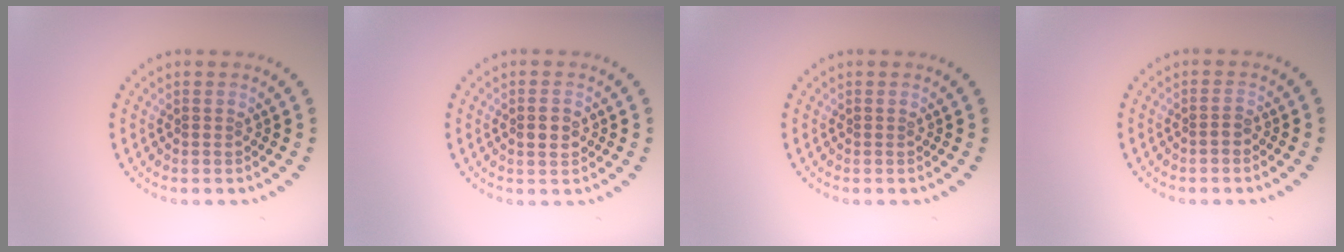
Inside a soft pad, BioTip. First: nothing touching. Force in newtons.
{"total": 2.2, "press": 2.2, "slide": 0.1}
{"total": 0.0}
{"total": 0.7, "press": 0.4, "slide": 0.5}